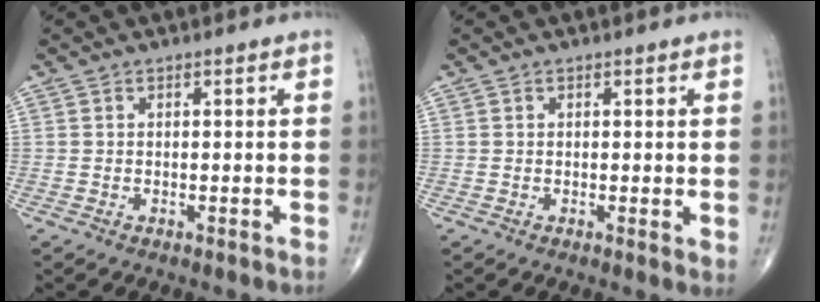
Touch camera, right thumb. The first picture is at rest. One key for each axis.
{"total": 1.3, "fx": 0.4, "fy": 0.5, "fz": 1.1, "tx": -0.018, "ty": -0.006, "tz": 0.002}